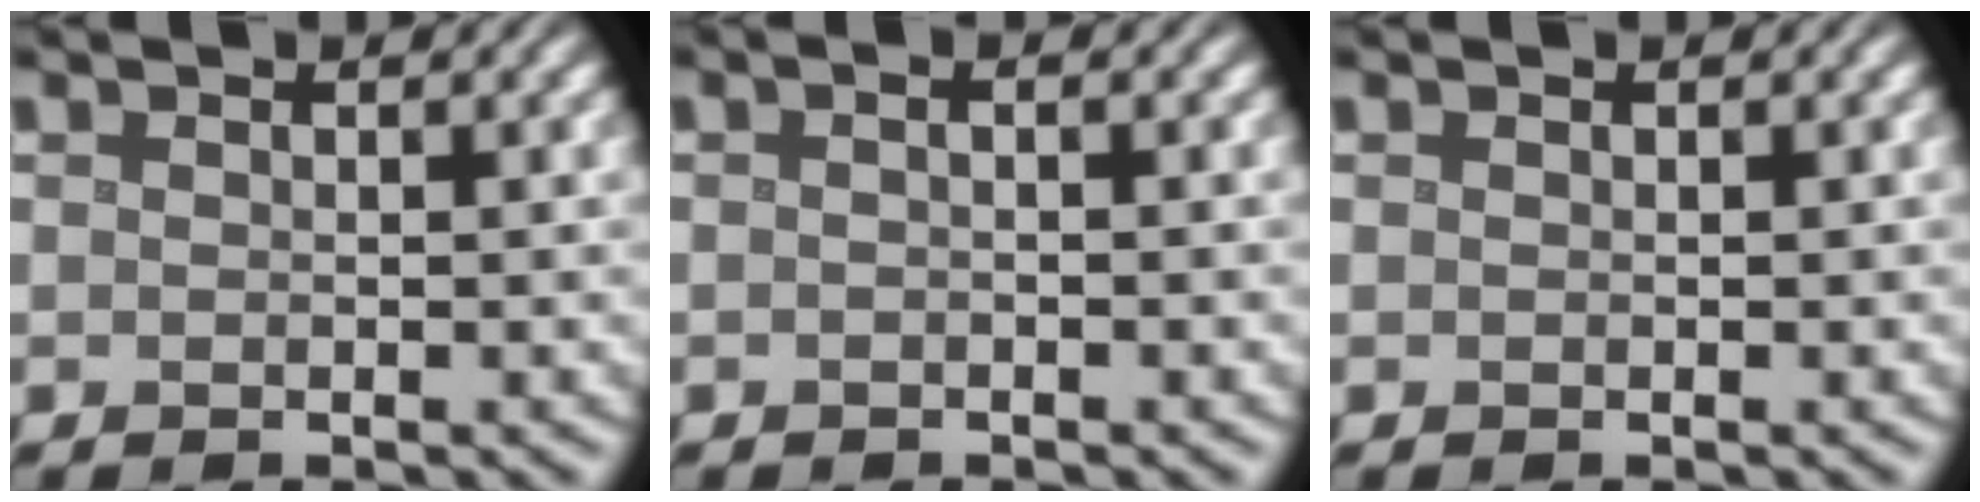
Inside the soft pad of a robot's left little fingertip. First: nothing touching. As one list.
[{"total": 1.0, "force": [-0.1, 0.2, 1.0], "torque": [-0.013, -0.005, -0.009]}, {"total": 0.0}]